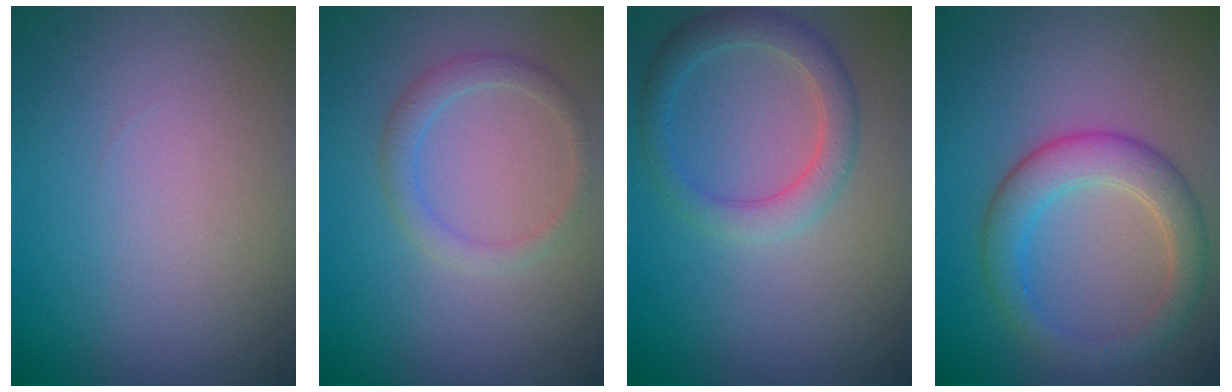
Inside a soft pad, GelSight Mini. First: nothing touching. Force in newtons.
{"total": 1.9, "press": 1.9, "slide": 0.1}
{"total": 3.0, "press": 3.0, "slide": 0.1}
{"total": 4.3, "press": 4.3, "slide": 0.1}